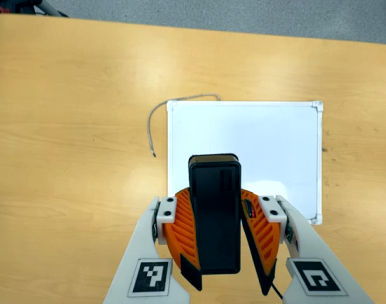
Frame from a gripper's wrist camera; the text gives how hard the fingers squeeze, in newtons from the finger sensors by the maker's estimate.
{"total": 9.8, "left": 9.7, "right": 10.0}